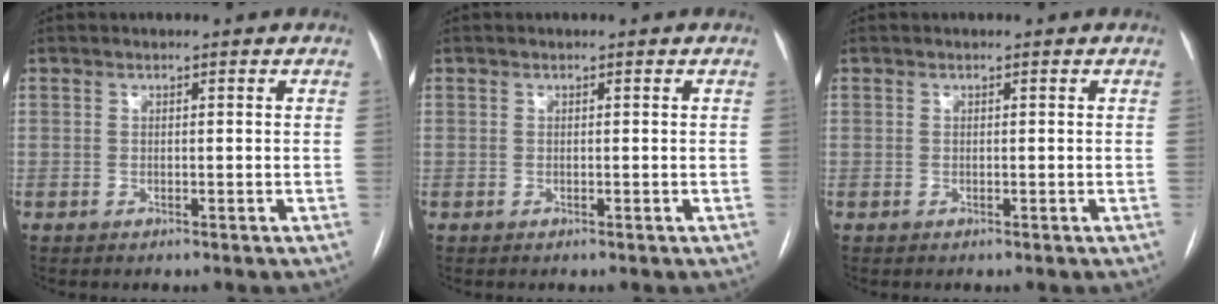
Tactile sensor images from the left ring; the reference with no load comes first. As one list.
[{"total": 0.0}, {"total": 0.0}]